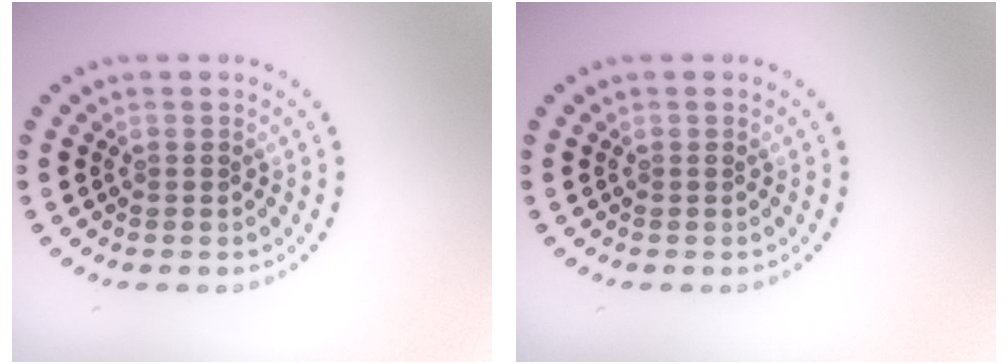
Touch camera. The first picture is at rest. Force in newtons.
{"total": 0.0}